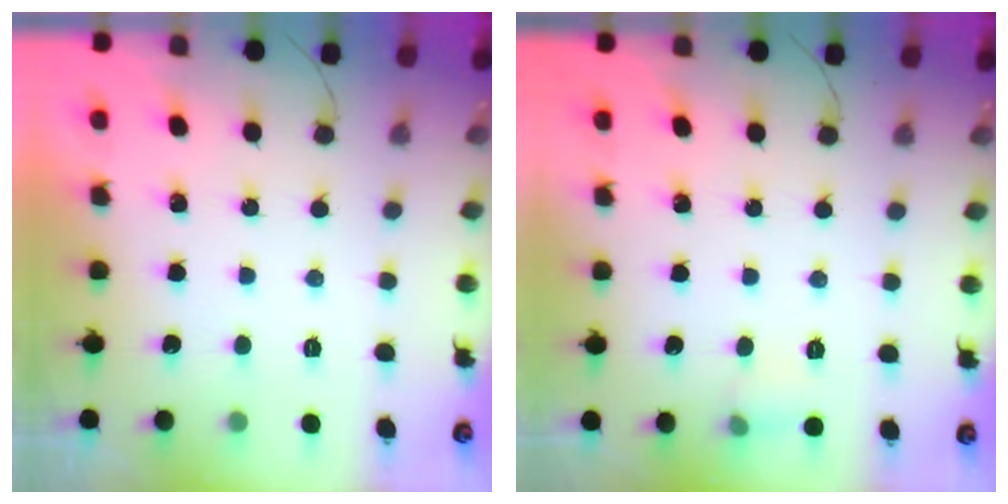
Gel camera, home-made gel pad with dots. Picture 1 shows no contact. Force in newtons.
{"total": 7.6, "press": 5.0, "slide": 5.7}